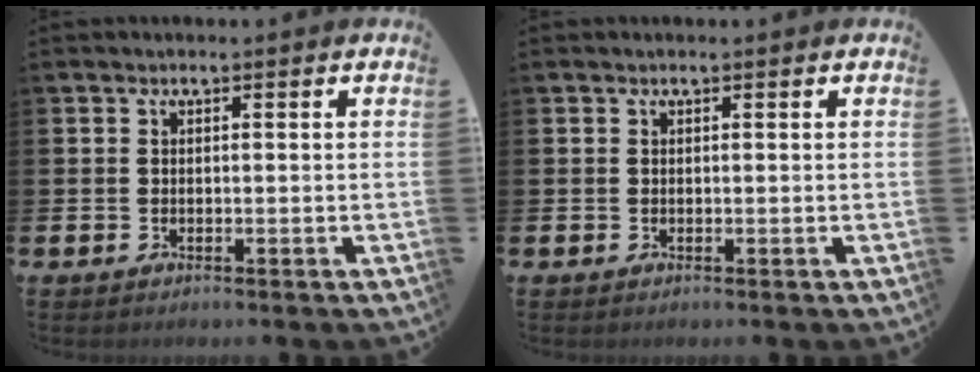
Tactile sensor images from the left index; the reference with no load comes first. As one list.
[{"total": 0.0}]